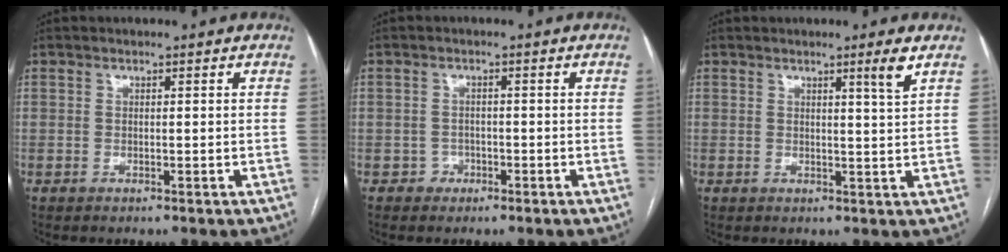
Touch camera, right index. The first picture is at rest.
{"total": 1.8, "force": [-0.9, 1.5, 0.0], "torque": [0.008, 0.009, -0.017]}
{"total": 2.6, "force": [1.6, -0.9, 1.9], "torque": [-0.032, -0.011, 0.029]}